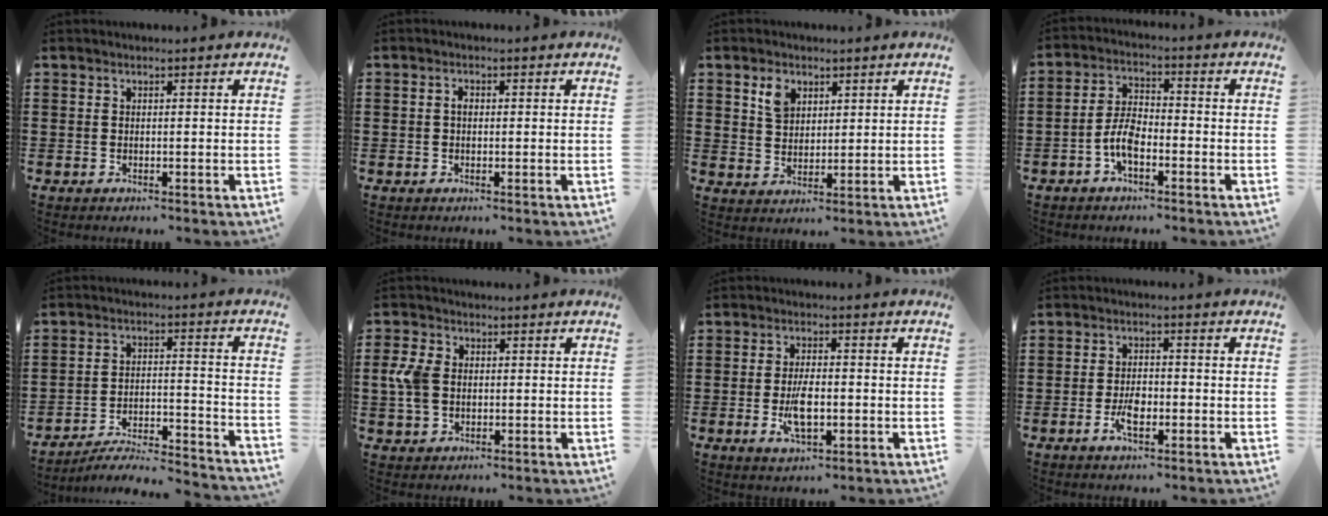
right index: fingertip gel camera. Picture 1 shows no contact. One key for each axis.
{"total": 1.3, "fx": 0.0, "fy": 0.7, "fz": 1.1, "tx": -0.022, "ty": 0.003, "tz": 0.000}
{"total": 4.2, "fx": 2.4, "fy": 2.8, "fz": 1.9, "tx": -0.040, "ty": 0.007, "tz": 0.042}
{"total": 5.0, "fx": -2.4, "fy": 2.2, "fz": 3.8, "tx": -0.092, "ty": 0.004, "tz": -0.053}
{"total": 5.3, "fx": -5.0, "fy": 0.3, "fz": 1.7, "tx": -0.035, "ty": -0.006, "tz": -0.102}
{"total": 5.0, "fx": 0.1, "fy": 3.6, "fz": 3.5, "tx": -0.112, "ty": 0.000, "tz": -0.011}
{"total": 5.5, "fx": -1.1, "fy": 2.3, "fz": 4.9, "tx": -0.105, "ty": -0.001, "tz": -0.024}
{"total": 3.9, "fx": -1.3, "fy": 1.8, "fz": 3.1, "tx": -0.062, "ty": 0.005, "tz": -0.025}